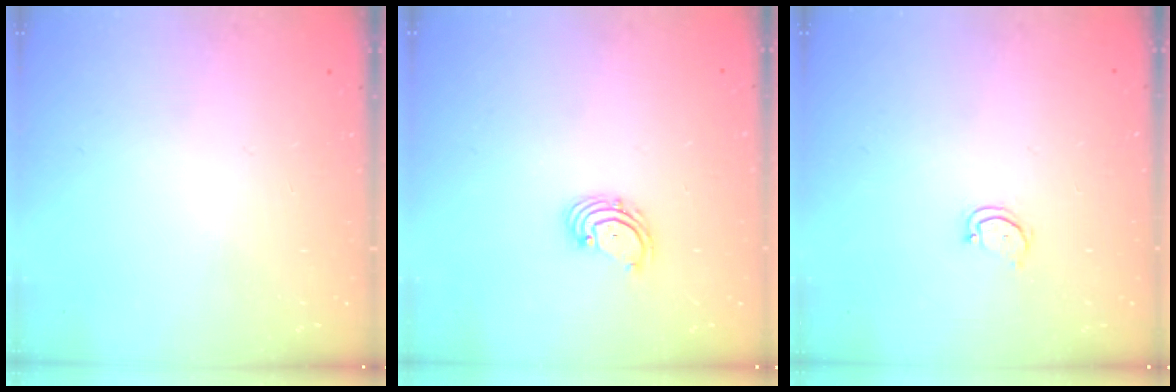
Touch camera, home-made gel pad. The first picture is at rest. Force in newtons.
{"total": 2.6, "press": 2.5, "slide": 0.6}
{"total": 2.7, "press": 2.7, "slide": 0.3}